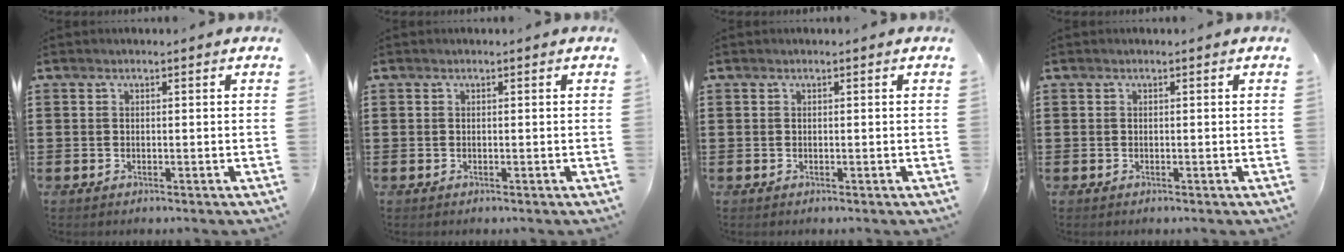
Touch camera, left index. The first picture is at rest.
{"total": 0.0}
{"total": 0.0}
{"total": 0.0}